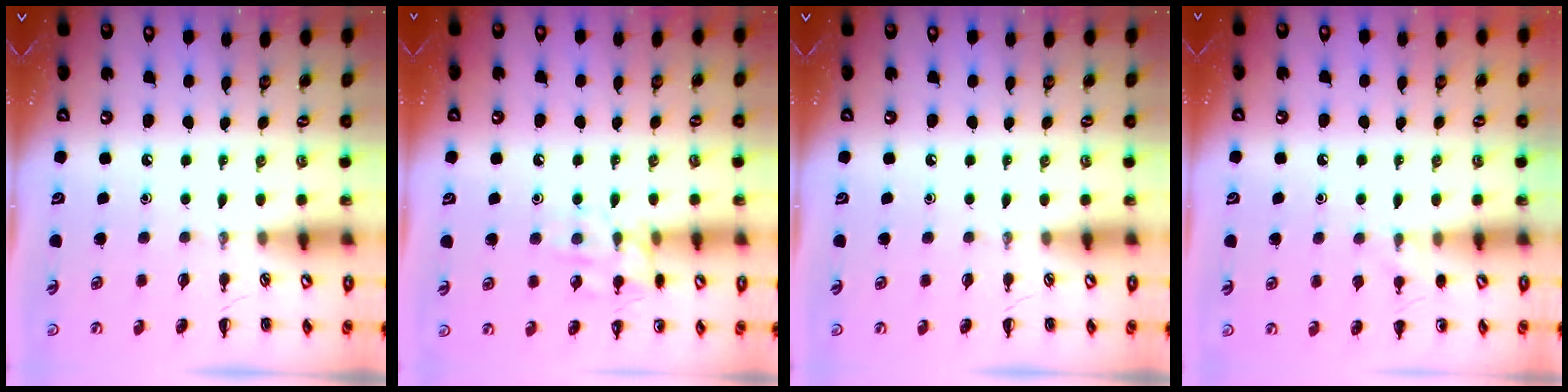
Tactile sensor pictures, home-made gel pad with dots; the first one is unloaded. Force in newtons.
{"total": 9.4, "press": 9.4, "slide": 1.1}
{"total": 0.0}
{"total": 6.0, "press": 5.7, "slide": 1.8}